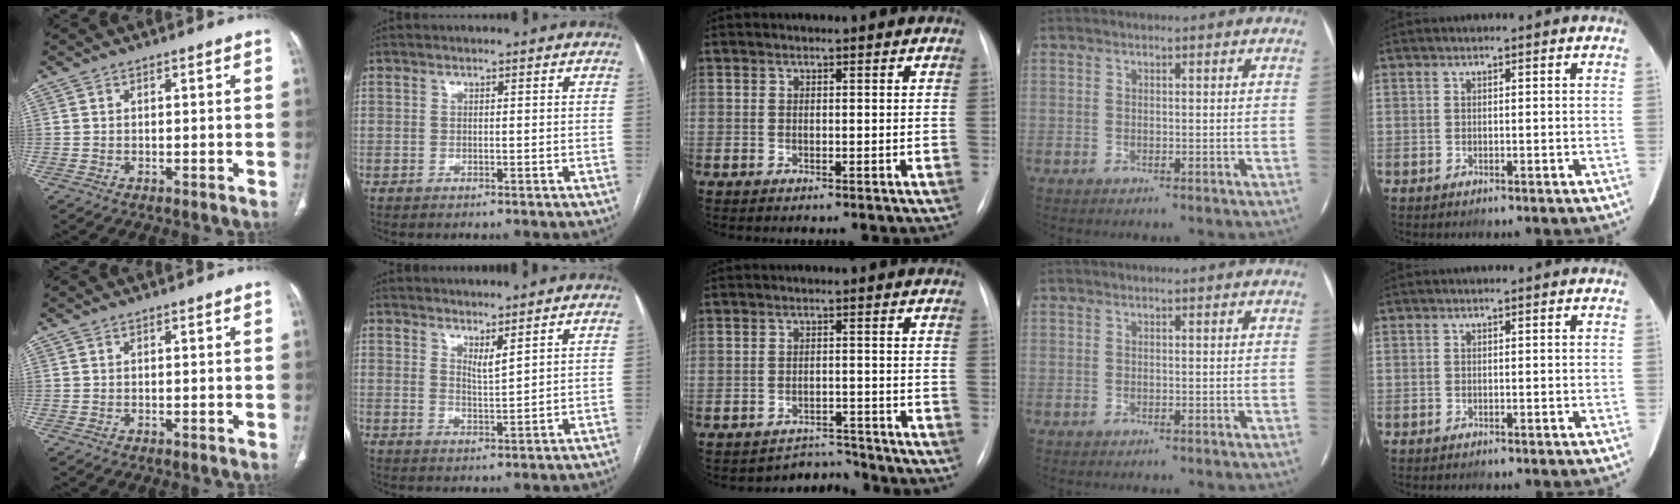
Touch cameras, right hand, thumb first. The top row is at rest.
{"index": {"total": 2.2, "force": [1.7, 0.1, 1.3], "torque": [-0.027, -0.016, 0.037]}, "middle": {"total": 3.5, "force": [-3.2, 0.2, -1.5], "torque": [0.025, 0.013, -0.042]}}